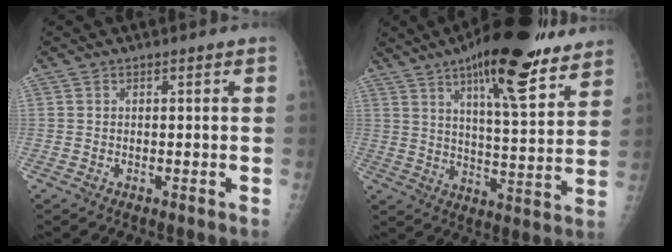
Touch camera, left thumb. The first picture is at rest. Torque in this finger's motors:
{"motor_torque": [0.70, 0.78, 1.72, -1.05, 0.14]}